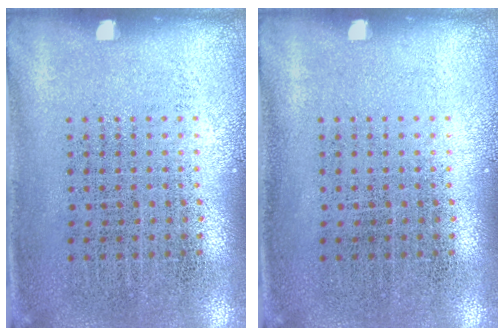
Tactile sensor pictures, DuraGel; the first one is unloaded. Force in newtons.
{"total": 0.0}